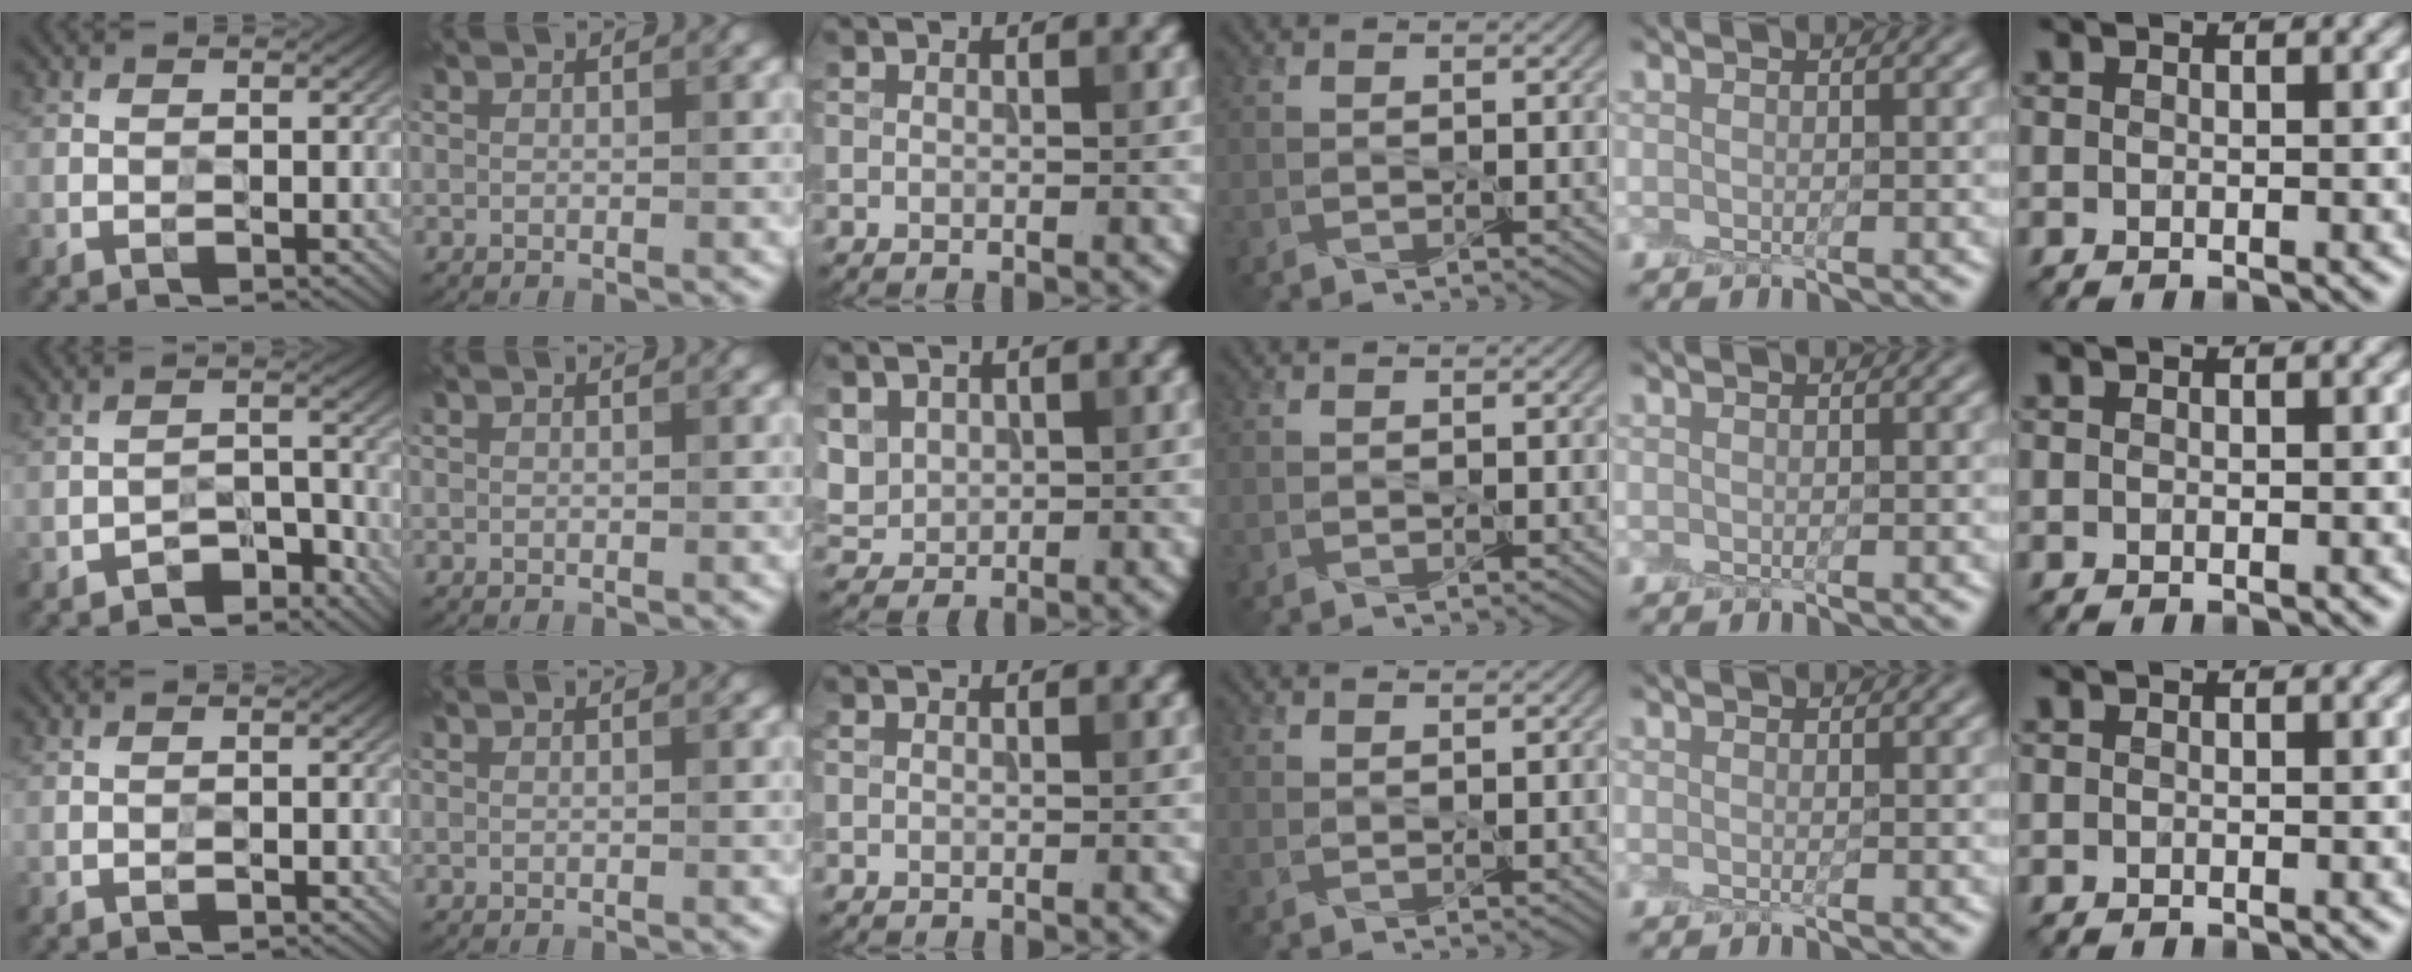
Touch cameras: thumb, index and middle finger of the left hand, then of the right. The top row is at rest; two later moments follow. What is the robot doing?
{"motion": "peel", "object": "aluminum foil"}